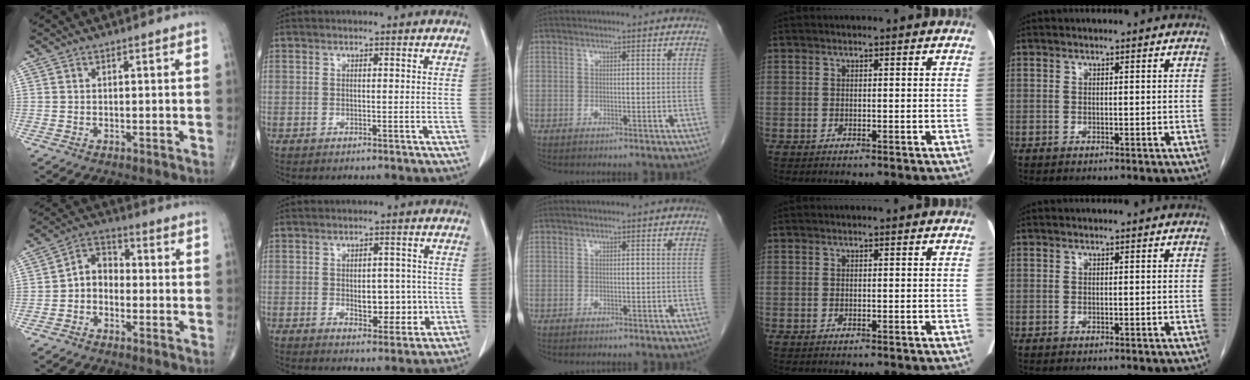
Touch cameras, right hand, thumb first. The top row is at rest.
{"thumb": {"total": 5.7, "force": [-1.4, 4.4, 3.4], "torque": [-0.033, 0.029, -0.044]}, "index": {"total": 6.2, "force": [-0.7, 3.4, 5.1], "torque": [-0.061, 0.002, 0.001]}}